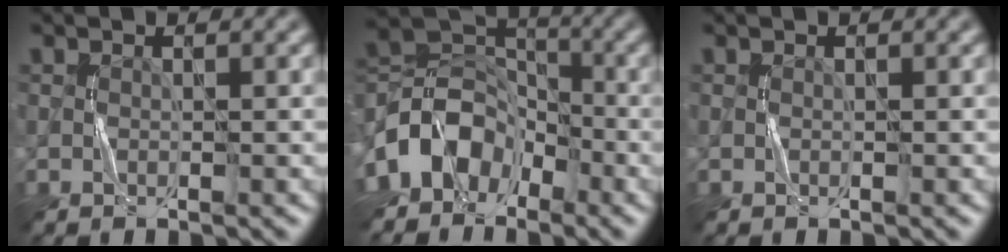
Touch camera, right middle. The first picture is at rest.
{"total": 6.1, "force": [-3.5, 4.3, 2.6], "torque": [-0.035, 0.010, -0.077]}
{"total": 0.0}